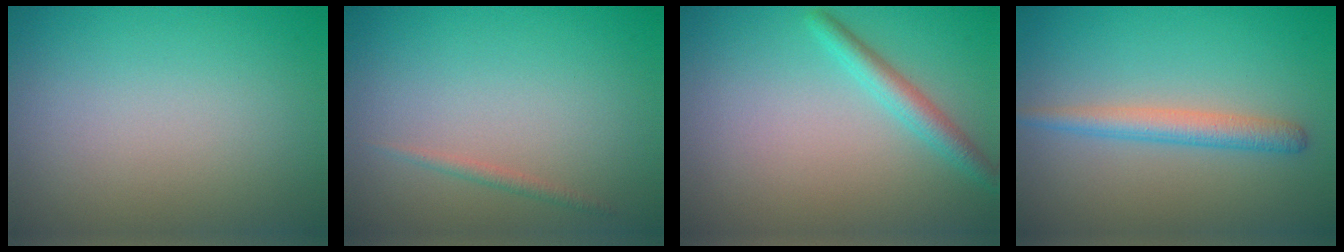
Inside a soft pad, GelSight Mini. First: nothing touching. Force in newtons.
{"total": 0.9, "press": 0.9, "slide": 0.1}
{"total": 2.3, "press": 2.3, "slide": 0.1}
{"total": 2.7, "press": 2.7, "slide": 0.1}